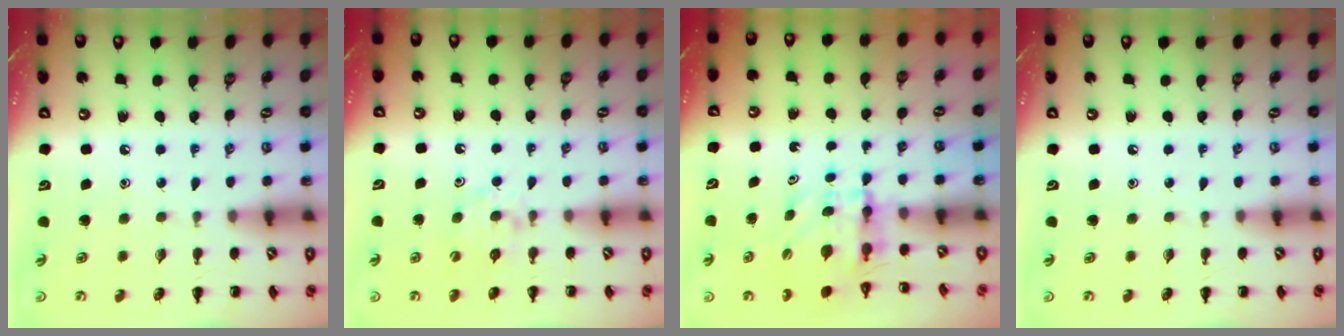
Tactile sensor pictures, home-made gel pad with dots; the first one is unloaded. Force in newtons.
{"total": 5.1, "press": 4.9, "slide": 1.4}
{"total": 4.0, "press": 4.0, "slide": 0.1}
{"total": 0.0}